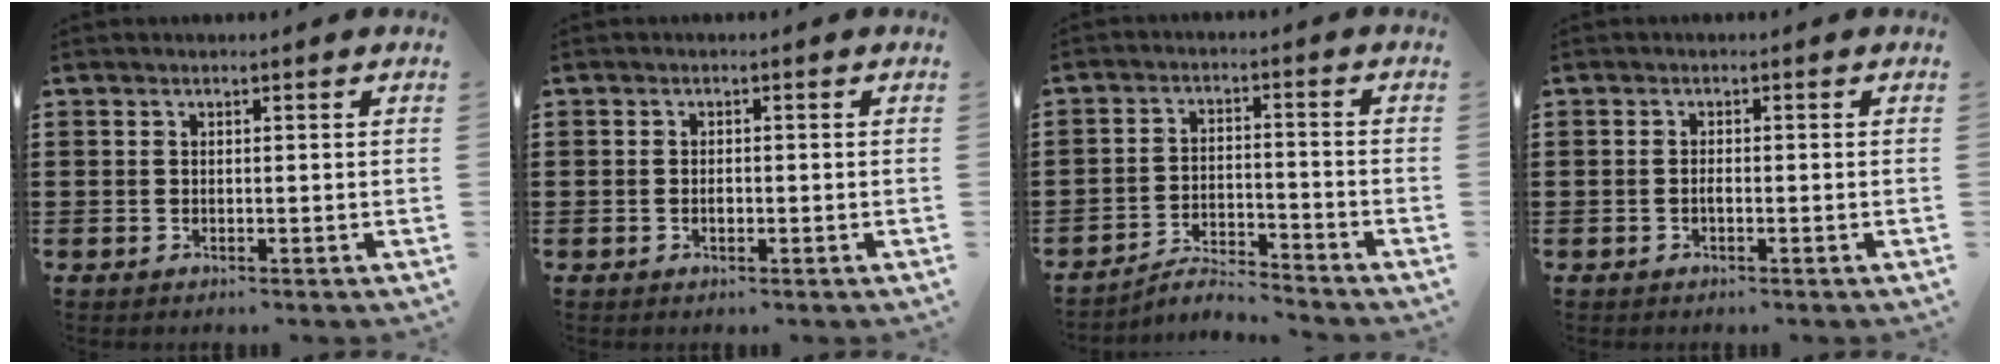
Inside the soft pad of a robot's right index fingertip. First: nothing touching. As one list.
[{"total": 1.1, "force": [-0.3, 0.5, 0.9], "torque": [-0.017, 0.000, -0.004]}, {"total": 4.2, "force": [-4.1, 0.2, 0.7], "torque": [-0.024, 0.003, -0.087]}, {"total": 0.8, "force": [-0.4, 0.2, 0.7], "torque": [-0.015, -0.004, -0.006]}]